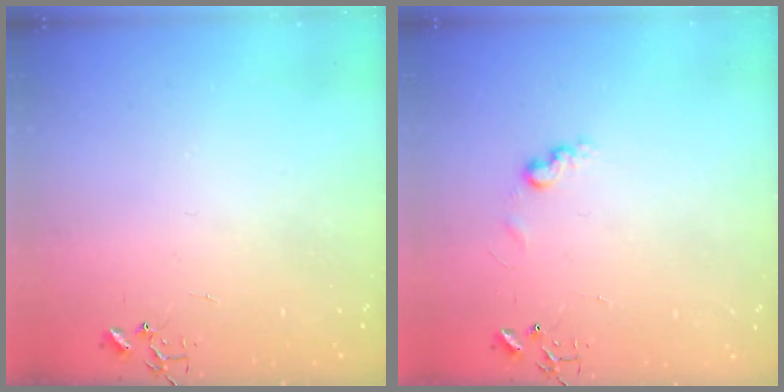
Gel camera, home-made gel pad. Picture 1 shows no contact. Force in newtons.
{"total": 6.4, "press": 6.4, "slide": 0.5}